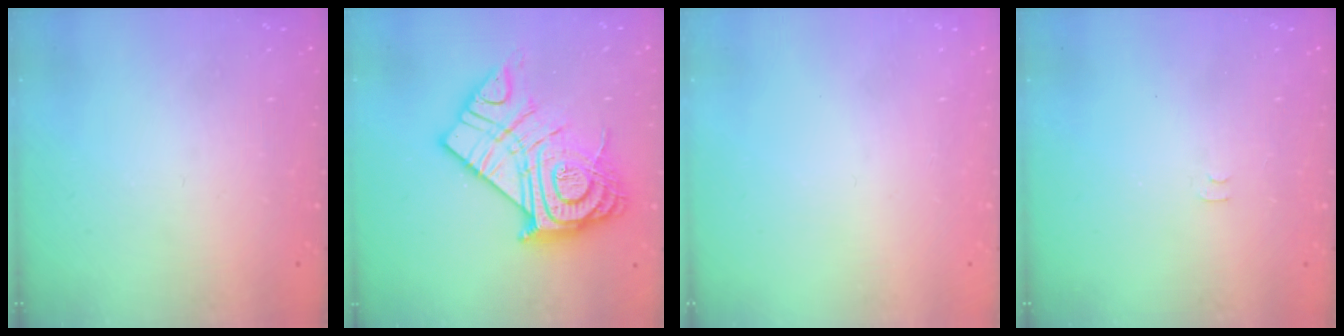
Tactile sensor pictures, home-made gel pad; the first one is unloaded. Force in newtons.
{"total": 24.3, "press": 24.1, "slide": 2.4}
{"total": 1.6, "press": 1.6, "slide": 0.1}
{"total": 3.6, "press": 3.6, "slide": 0.4}